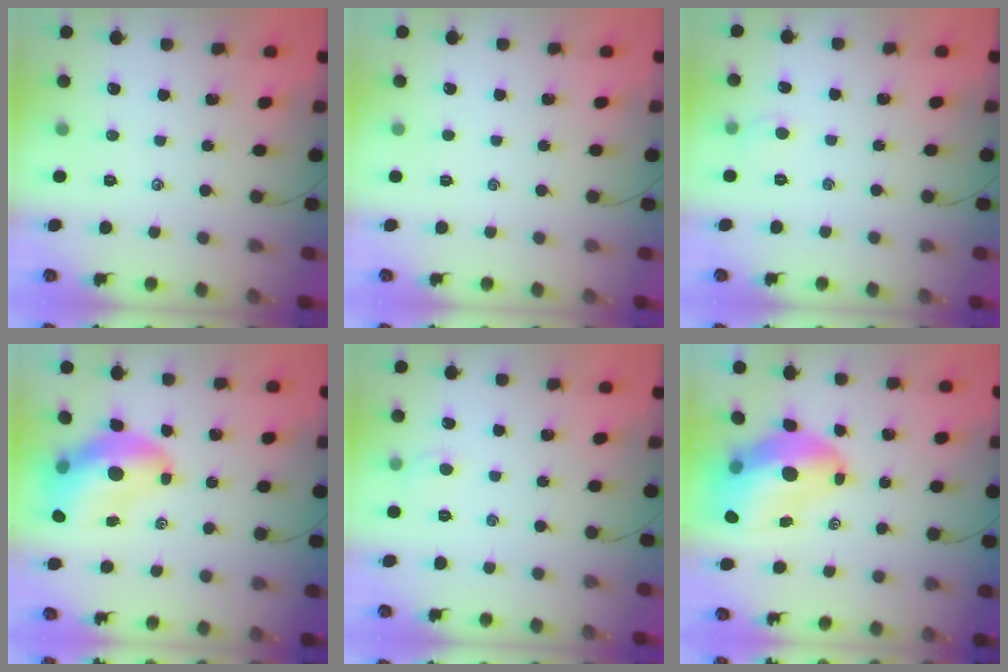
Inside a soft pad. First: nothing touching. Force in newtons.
{"total": 0.0}
{"total": 3.4, "press": 3.2, "slide": 1.1}
{"total": 13.8, "press": 13.3, "slide": 3.7}
{"total": 3.4, "press": 3.2, "slide": 1.1}
{"total": 14.4, "press": 13.8, "slide": 4.0}